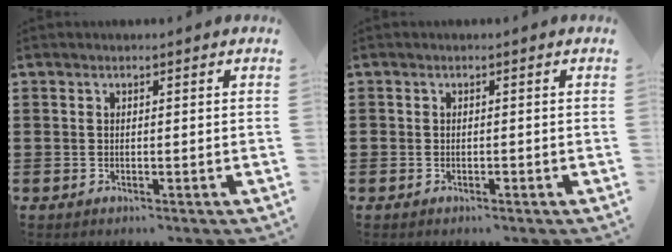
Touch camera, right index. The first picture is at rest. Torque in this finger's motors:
{"motor_torque": [1.03, 0.34, 0.10, 0.09]}